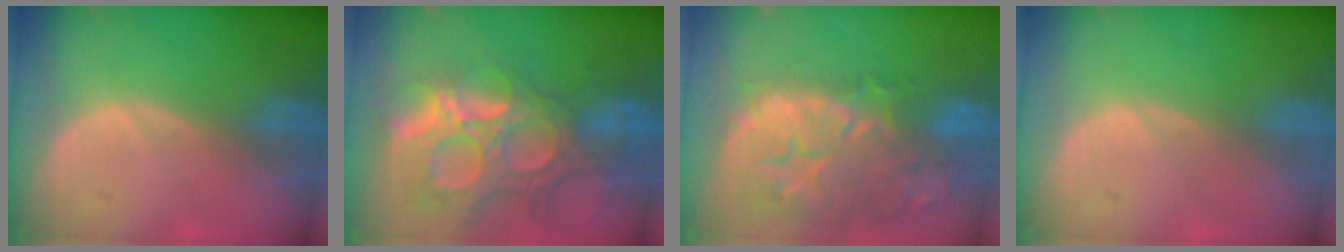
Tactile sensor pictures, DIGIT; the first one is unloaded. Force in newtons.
{"total": 14.0, "press": 11.8, "slide": 7.5}
{"total": 14.9, "press": 11.8, "slide": 9.0}
{"total": 0.0}